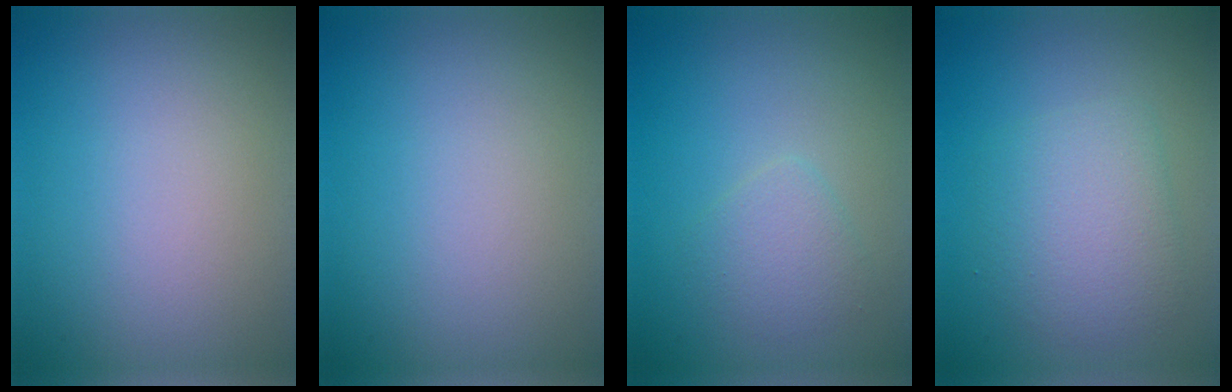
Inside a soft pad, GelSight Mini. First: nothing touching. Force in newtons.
{"total": 0.0}
{"total": 1.9, "press": 1.9, "slide": 0.1}
{"total": 4.0, "press": 4.0, "slide": 0.2}